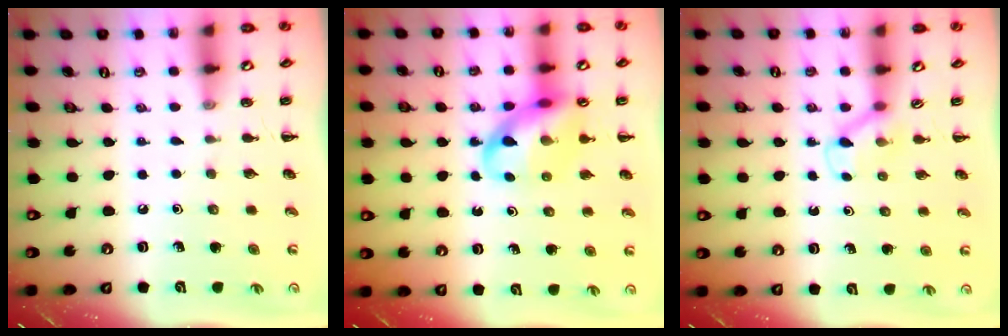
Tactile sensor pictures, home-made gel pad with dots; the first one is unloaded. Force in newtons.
{"total": 13.8, "press": 13.3, "slide": 3.6}
{"total": 2.6, "press": 2.4, "slide": 0.9}